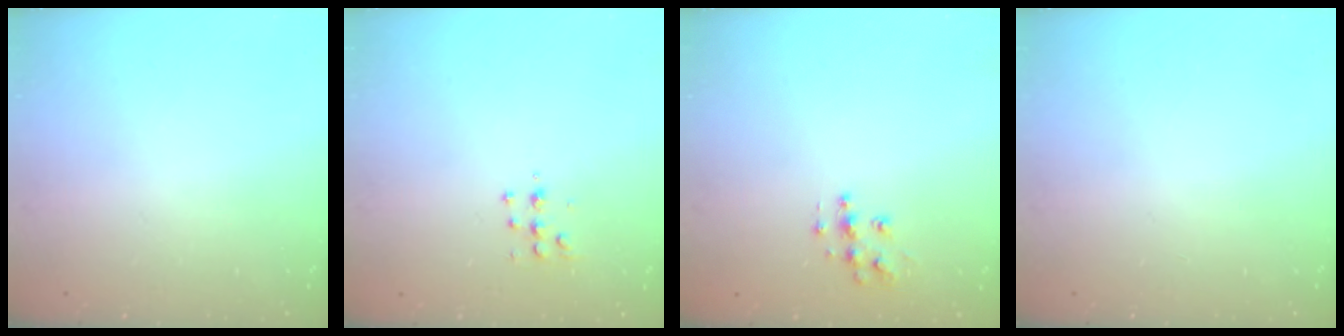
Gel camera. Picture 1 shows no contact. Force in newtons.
{"total": 5.4, "press": 5.3, "slide": 0.7}
{"total": 8.6, "press": 8.6, "slide": 0.3}
{"total": 0.0}